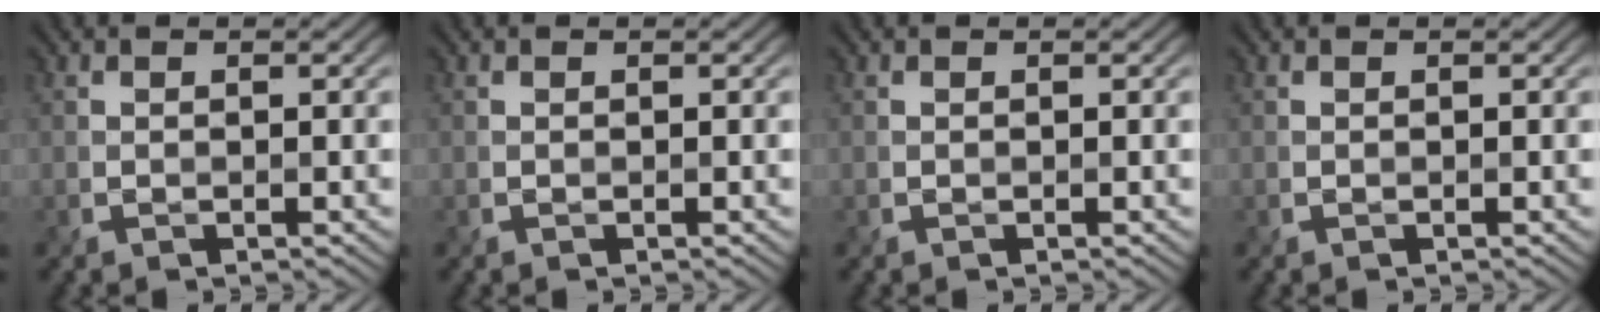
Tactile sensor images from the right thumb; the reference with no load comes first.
{"total": 0.0}
{"total": 0.0}
{"total": 0.0}